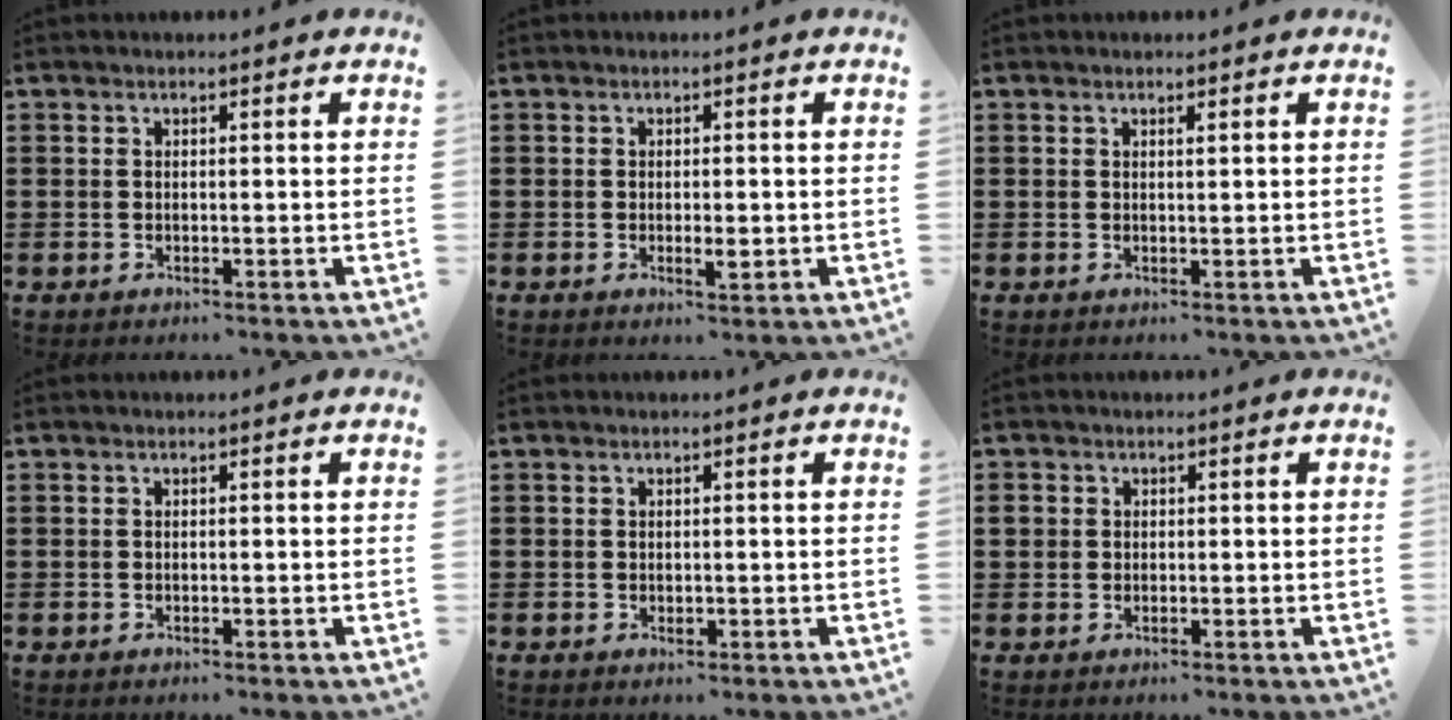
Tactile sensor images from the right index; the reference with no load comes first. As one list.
[{"total": 1.9, "force": [-0.2, 0.5, 1.8], "torque": [-0.033, -0.002, -0.004]}, {"total": 0.6, "force": [0.3, 0.1, 0.5], "torque": [-0.011, -0.001, 0.006]}, {"total": 0.0}, {"total": 0.6, "force": [0.0, 0.5, 0.3], "torque": [-0.007, 0.002, 0.001]}, {"total": 1.5, "force": [0.4, 1.4, 0.4], "torque": [-0.013, 0.007, 0.007]}]